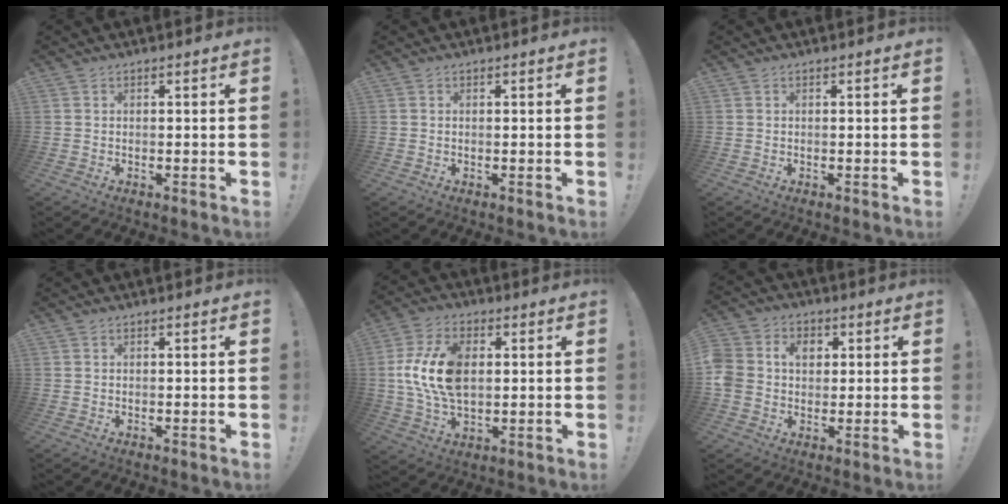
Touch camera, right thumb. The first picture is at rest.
{"total": 0.0}
{"total": 0.0}
{"total": 0.0}
{"total": 16.6, "force": [1.6, 10.3, 12.9], "torque": [-0.246, 0.006, 0.032]}
{"total": 9.2, "force": [1.5, 7.6, 4.9], "torque": [-0.087, 0.010, 0.032]}